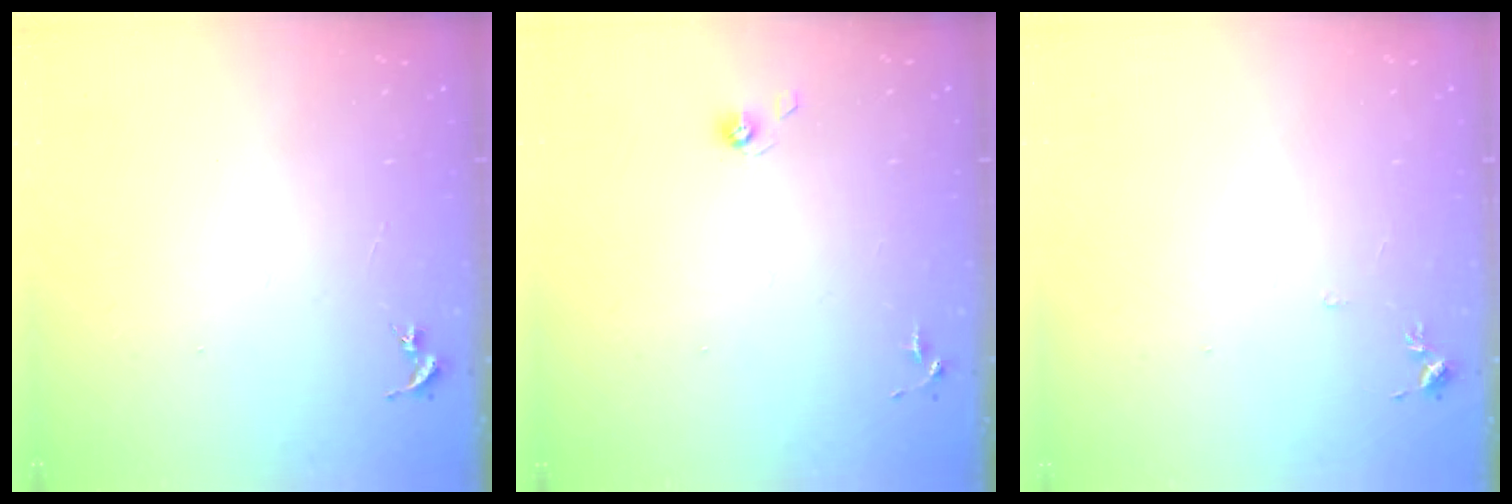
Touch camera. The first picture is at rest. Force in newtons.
{"total": 3.9, "press": 3.5, "slide": 1.7}
{"total": 4.3, "press": 4.2, "slide": 0.6}